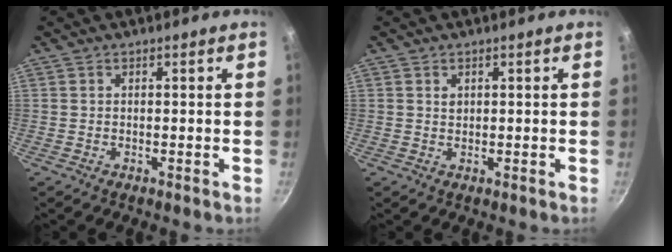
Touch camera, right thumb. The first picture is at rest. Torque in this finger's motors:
{"motor_torque": [0.04, 0.13, 0.16, 0.03, 0.02]}